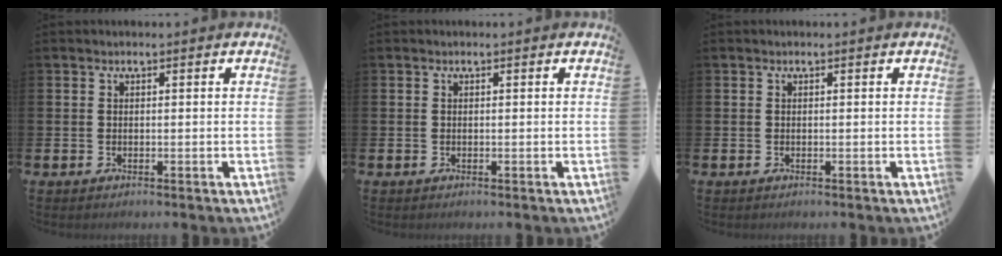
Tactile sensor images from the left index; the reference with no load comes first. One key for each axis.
{"total": 0.0}
{"total": 0.0}